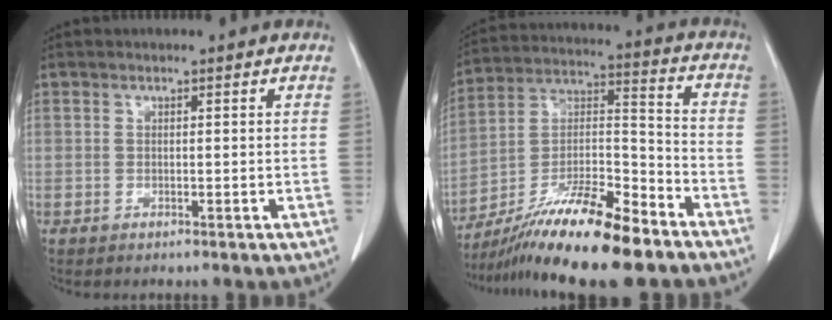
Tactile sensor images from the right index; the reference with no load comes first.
{"total": 16.8, "force": [-12.9, 2.4, 10.5], "torque": [-0.198, -0.005, -0.225]}